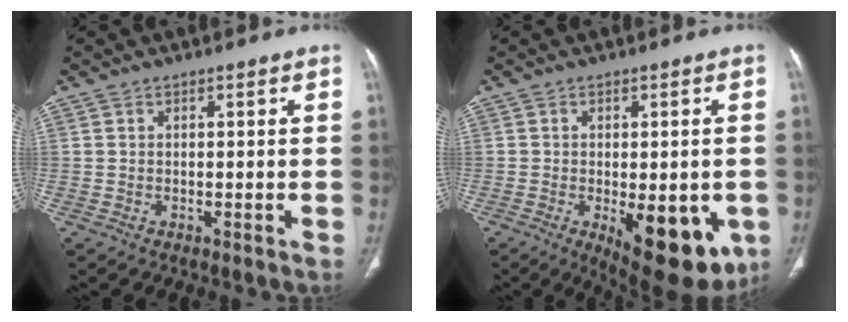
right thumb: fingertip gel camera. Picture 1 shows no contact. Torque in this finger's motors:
{"motor_torque": [1.71, 2.79, 0.71, -0.80, 0.27]}